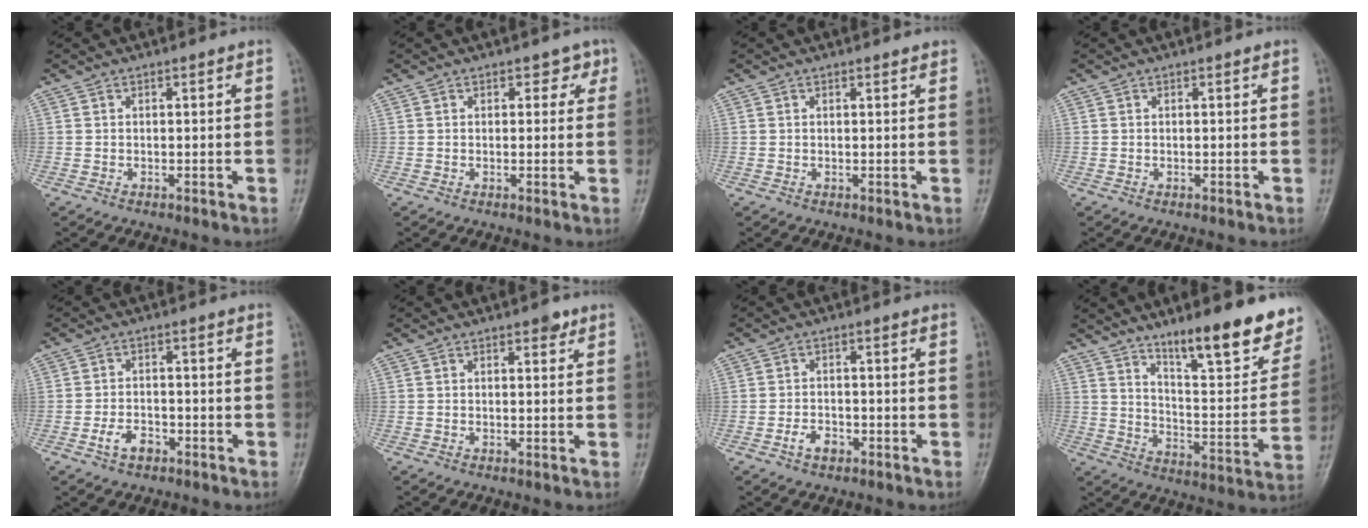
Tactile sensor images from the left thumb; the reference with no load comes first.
{"total": 2.4, "force": [1.2, 1.7, 1.3], "torque": [0.011, -0.001, 0.008]}
{"total": 0.8, "force": [0.6, 0.2, 0.4], "torque": [-0.006, -0.002, 0.007]}
{"total": 0.0}
{"total": 3.9, "force": [-2.2, 2.4, 2.2], "torque": [-0.037, 0.019, -0.040]}
{"total": 1.8, "force": [1.2, 0.8, 1.1], "torque": [-0.009, -0.004, 0.013]}
{"total": 3.2, "force": [-1.9, 2.0, 1.7], "torque": [-0.026, 0.015, -0.031]}
{"total": 19.4, "force": [13.3, 4.8, 13.4], "torque": [-0.147, -0.079, 0.206]}